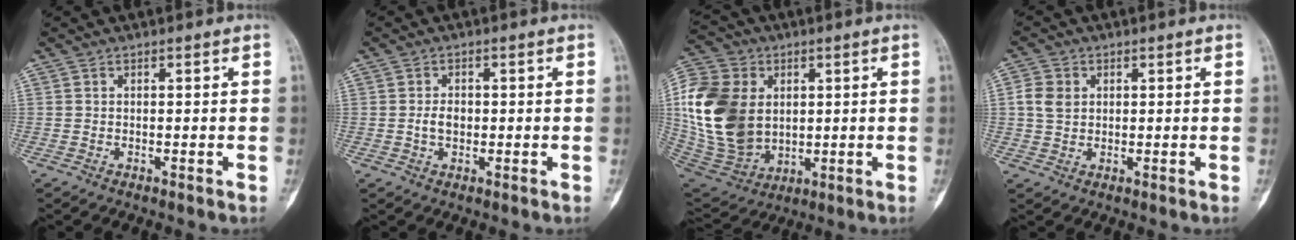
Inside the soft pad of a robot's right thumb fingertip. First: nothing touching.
{"total": 2.7, "force": [-0.2, 1.9, 1.9], "torque": [-0.030, 0.004, -0.004]}
{"total": 21.6, "force": [2.4, 15.9, 14.3], "torque": [-0.291, -0.012, 0.059]}
{"total": 4.5, "force": [1.0, 3.6, 2.5], "torque": [-0.038, 0.002, 0.019]}